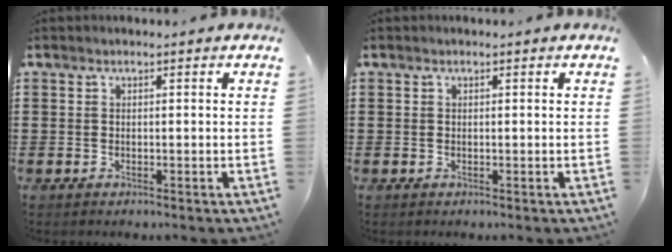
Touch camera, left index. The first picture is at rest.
{"total": 0.0}